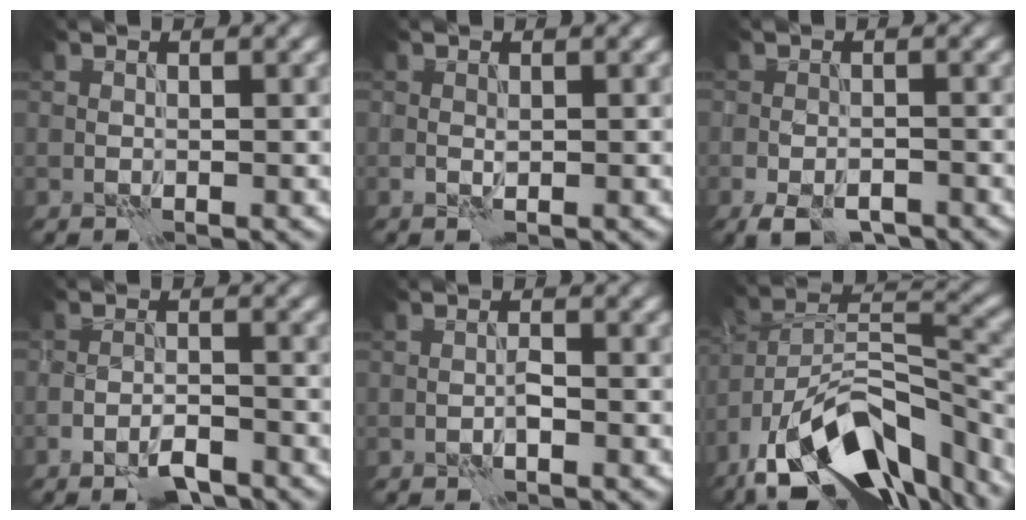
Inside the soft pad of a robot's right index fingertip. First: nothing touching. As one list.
[{"total": 0.7, "force": [0.0, 0.4, 0.6], "torque": [-0.013, 0.001, -0.002]}, {"total": 4.2, "force": [-3.0, 1.8, 2.4], "torque": [-0.038, -0.007, -0.050]}, {"total": 2.9, "force": [-2.2, 0.8, 1.8], "torque": [-0.031, 0.002, -0.042]}, {"total": 0.9, "force": [-0.5, 0.2, 0.8], "torque": [-0.015, 0.003, -0.009]}, {"total": 15.5, "force": [-10.6, 6.5, 9.4], "torque": [-0.181, 0.010, -0.166]}]